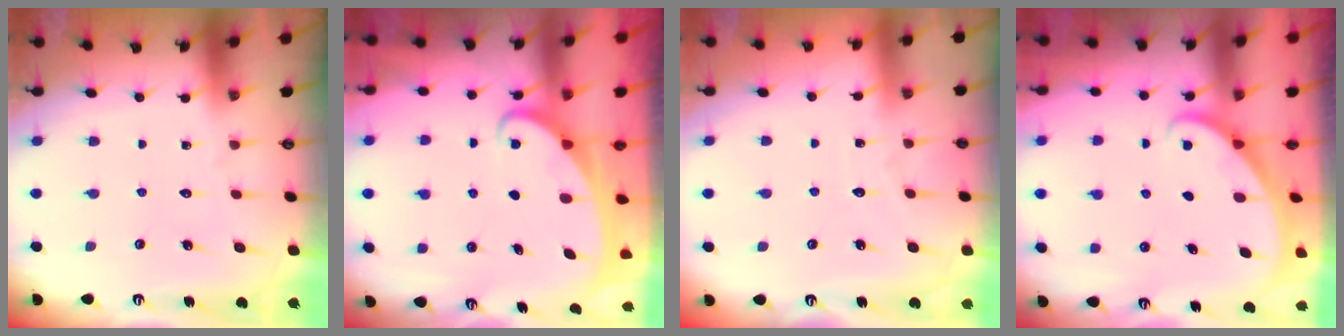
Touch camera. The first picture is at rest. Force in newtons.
{"total": 2.1, "press": 2.1, "slide": 0.4}
{"total": 2.7, "press": 2.7, "slide": 0.4}
{"total": 2.1, "press": 2.1, "slide": 0.1}